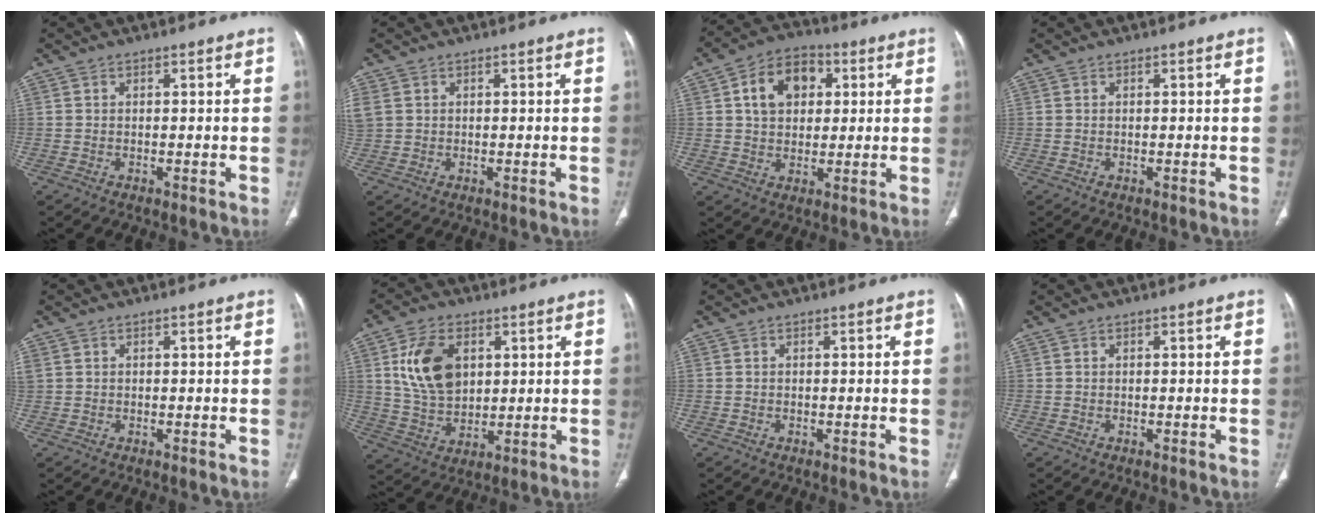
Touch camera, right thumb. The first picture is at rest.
{"total": 4.6, "force": [0.9, 3.8, 2.5], "torque": [-0.085, 0.013, 0.031]}
{"total": 11.0, "force": [3.0, 8.0, 7.0], "torque": [-0.087, 0.005, 0.042]}
{"total": 0.0}
{"total": 1.4, "force": [0.3, 1.2, 0.8], "torque": [-0.030, 0.016, 0.016]}
{"total": 12.6, "force": [3.6, 8.4, 8.7], "torque": [-0.142, -0.013, 0.075]}
{"total": 0.0}
{"total": 0.0}